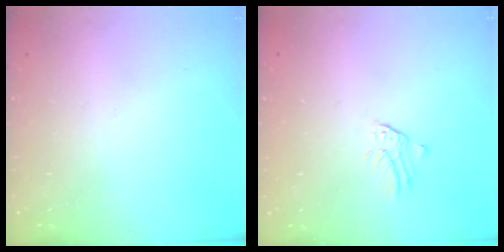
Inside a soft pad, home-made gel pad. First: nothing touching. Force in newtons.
{"total": 1.2, "press": 1.2, "slide": 0.2}